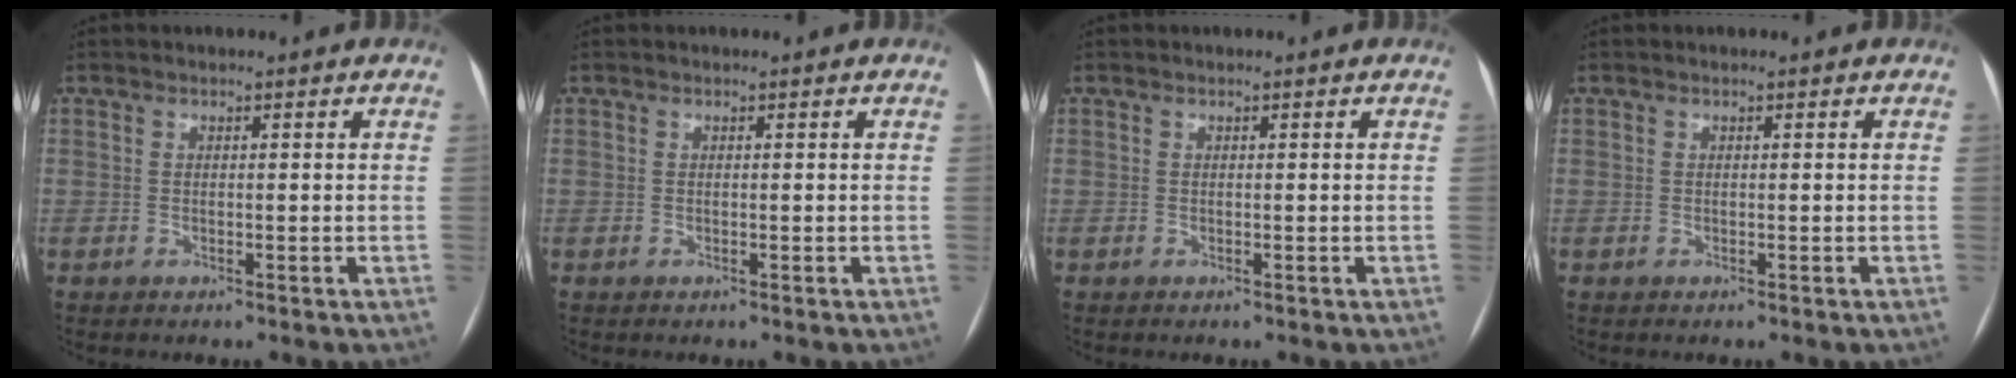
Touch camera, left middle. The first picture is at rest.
{"total": 0.0}
{"total": 0.0}
{"total": 0.0}